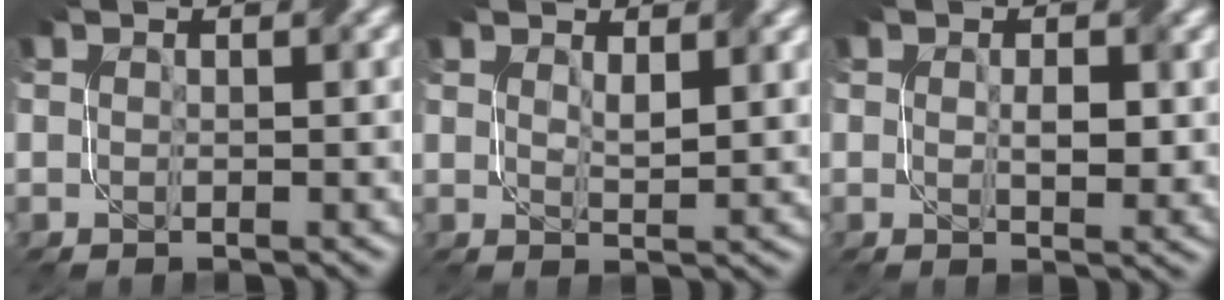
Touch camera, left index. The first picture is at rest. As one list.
[{"total": 2.1, "force": [1.2, 0.6, 1.7], "torque": [-0.033, -0.003, 0.026]}, {"total": 3.0, "force": [0.2, 1.4, 2.6], "torque": [-0.047, -0.007, 0.008]}]